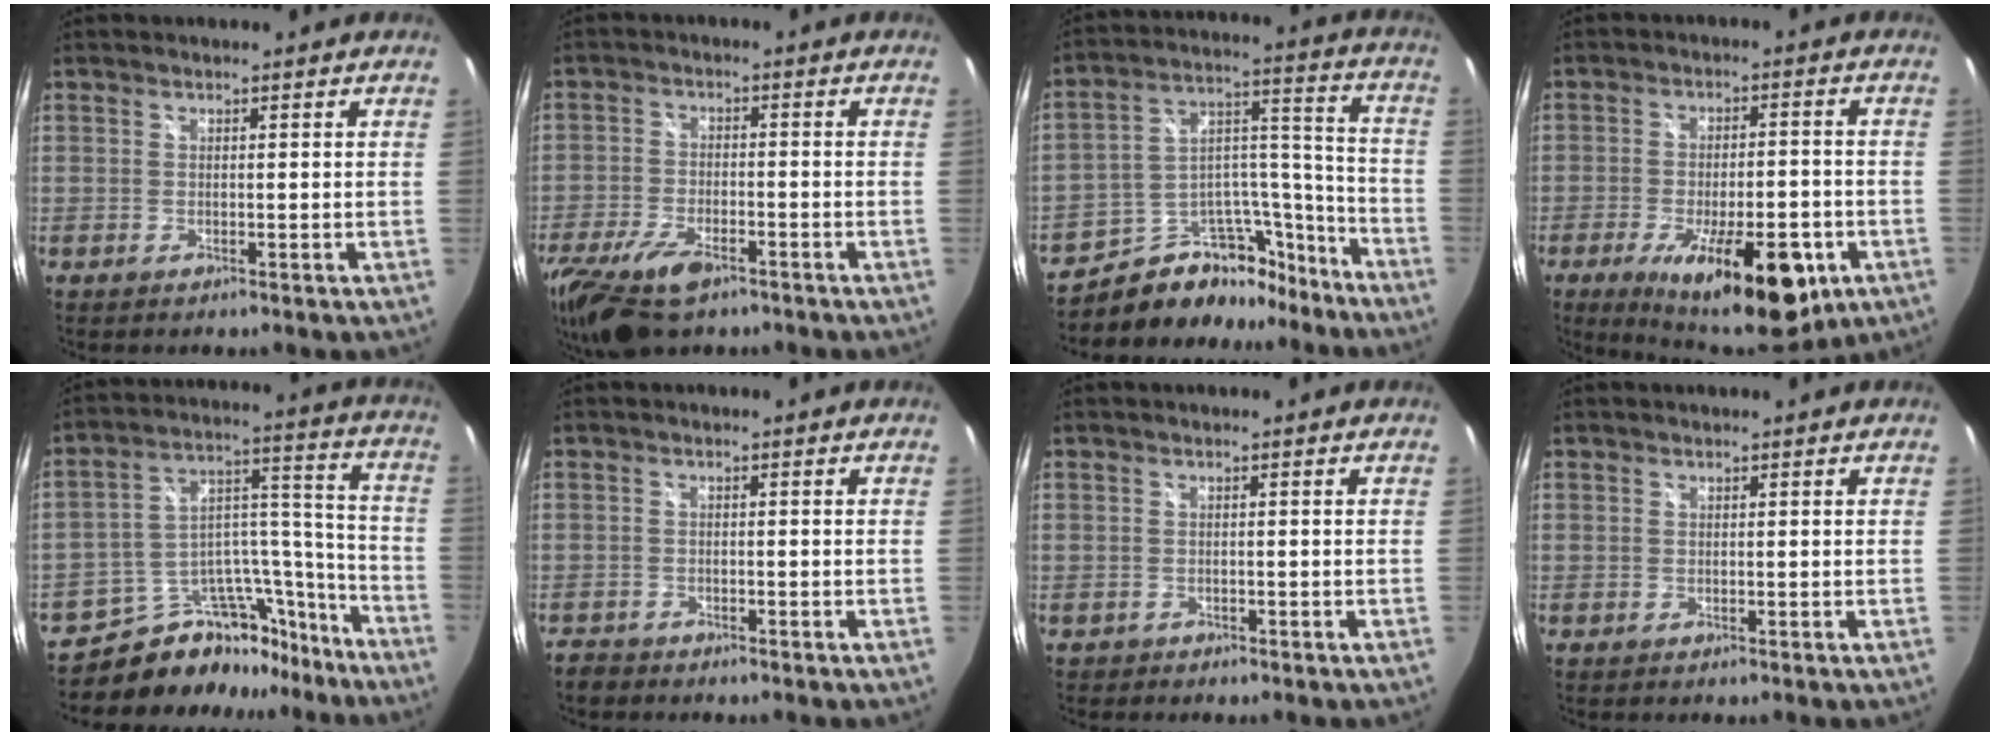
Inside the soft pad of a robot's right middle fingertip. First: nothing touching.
{"total": 14.6, "force": [-9.4, 6.9, 8.8], "torque": [-0.216, -0.039, -0.170]}
{"total": 17.8, "force": [-13.8, 9.2, 6.3], "torque": [-0.103, 0.076, -0.196]}
{"total": 18.1, "force": [-9.0, 6.9, 14.1], "torque": [-0.229, -0.031, -0.120]}
{"total": 18.3, "force": [-15.6, 8.3, 4.7], "torque": [-0.074, 0.075, -0.227]}
{"total": 2.7, "force": [-2.4, 1.2, 0.3], "torque": [-0.017, -0.008, -0.048]}
{"total": 1.2, "force": [-0.9, 0.8, 0.1], "torque": [-0.007, -0.001, -0.013]}
{"total": 0.0}